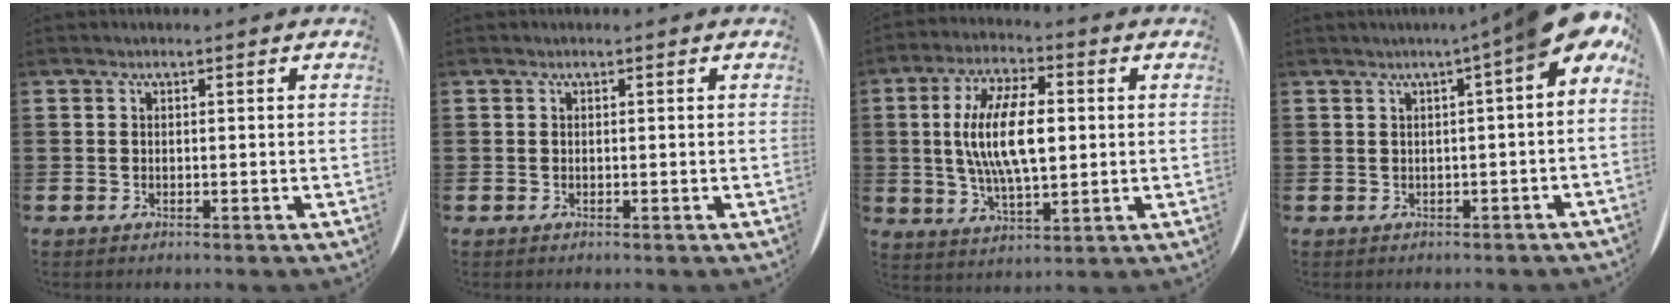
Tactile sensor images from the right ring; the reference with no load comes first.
{"total": 0.0}
{"total": 10.5, "force": [1.2, 4.1, 9.5], "torque": [-0.202, 0.009, 0.015]}
{"total": 3.7, "force": [1.5, 0.0, 3.4], "torque": [-0.055, -0.019, 0.016]}